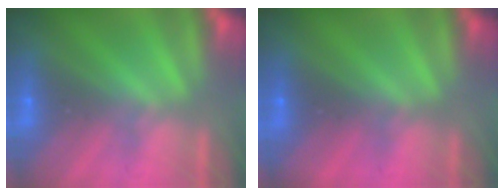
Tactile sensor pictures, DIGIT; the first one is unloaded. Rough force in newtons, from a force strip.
{"total": 2.2}